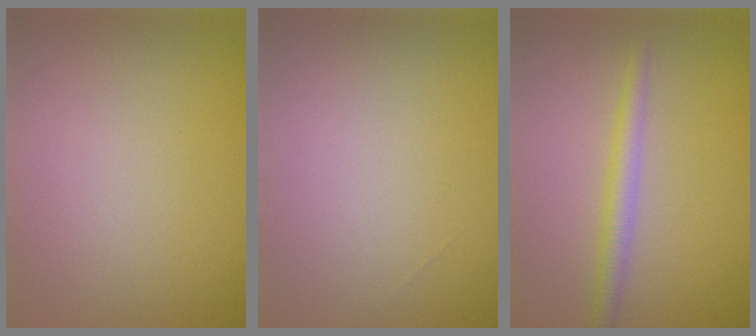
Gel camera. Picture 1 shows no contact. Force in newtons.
{"total": 0.0}
{"total": 2.2, "press": 2.2, "slide": 0.0}